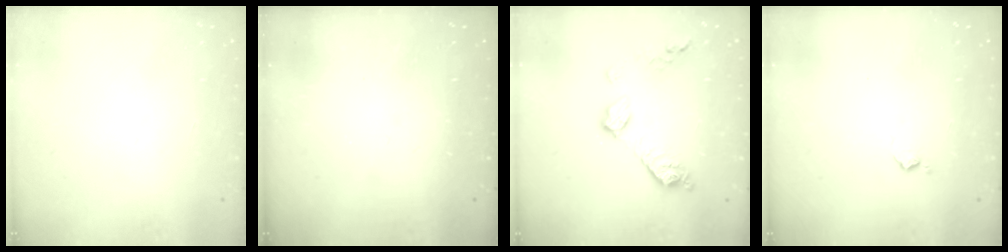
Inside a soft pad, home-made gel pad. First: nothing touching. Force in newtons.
{"total": 0.0}
{"total": 10.5, "press": 10.5, "slide": 0.5}
{"total": 5.0, "press": 5.0, "slide": 0.7}